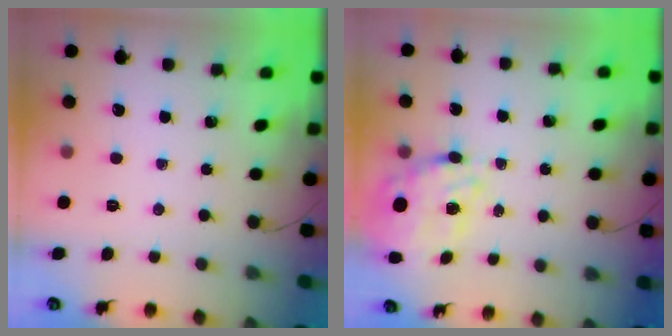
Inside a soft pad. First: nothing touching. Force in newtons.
{"total": 12.9, "press": 12.1, "slide": 4.5}